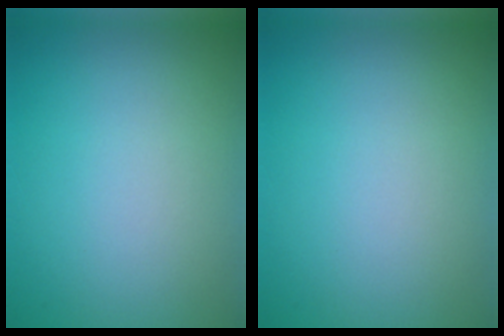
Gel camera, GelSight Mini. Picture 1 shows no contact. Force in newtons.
{"total": 0.0}